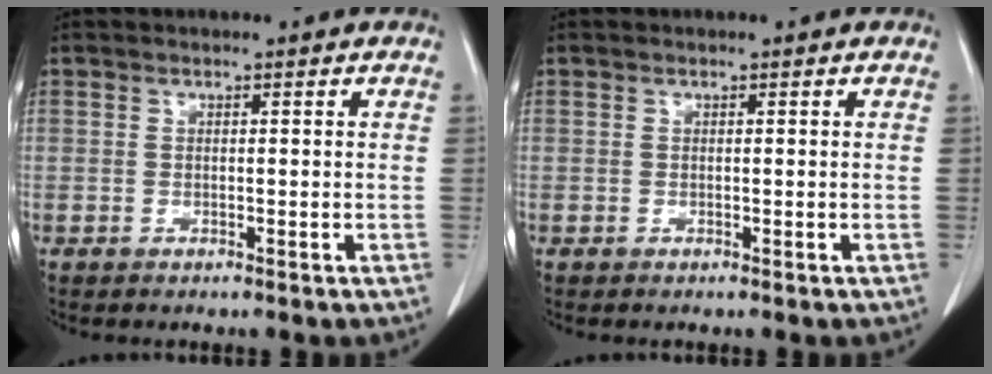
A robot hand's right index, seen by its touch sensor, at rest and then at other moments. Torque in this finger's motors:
{"motor_torque": [0.00, 0.00, 0.00, 0.00]}